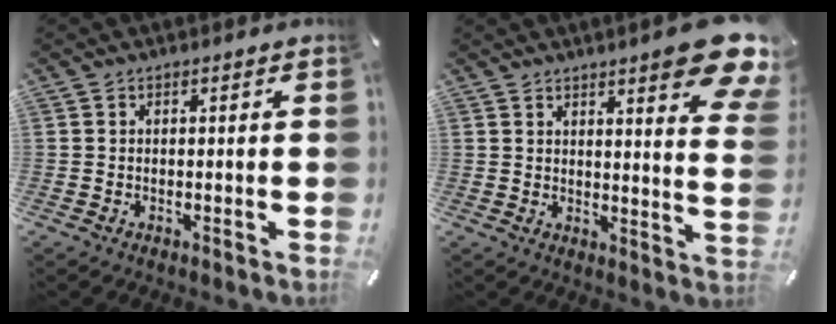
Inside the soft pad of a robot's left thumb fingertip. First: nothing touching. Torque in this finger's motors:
{"motor_torque": [3.54, 1.47, 1.38, -1.39, 0.38]}